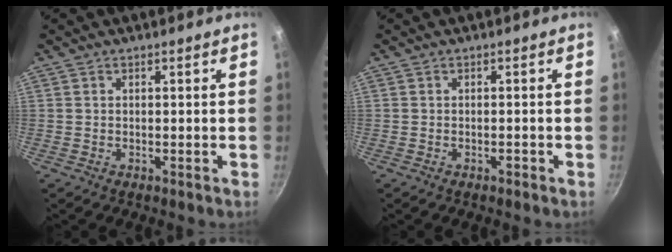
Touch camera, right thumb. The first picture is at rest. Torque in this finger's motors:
{"motor_torque": [-0.24, -0.27, 0.16, -0.05, 0.00]}